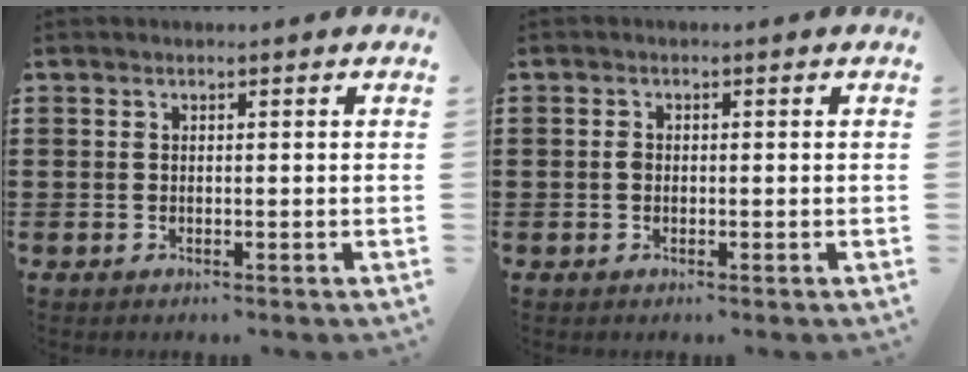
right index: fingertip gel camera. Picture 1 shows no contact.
{"total": 1.0, "force": [-0.2, 0.7, 0.7], "torque": [-0.017, 0.003, -0.005]}